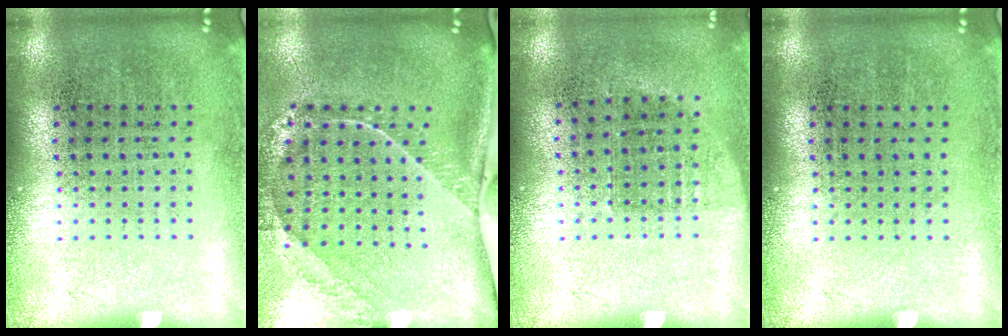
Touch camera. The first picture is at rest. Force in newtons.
{"total": 2.4, "press": 1.7, "slide": 1.7}
{"total": 0.7, "press": 0.7, "slide": 0.3}
{"total": 0.0}